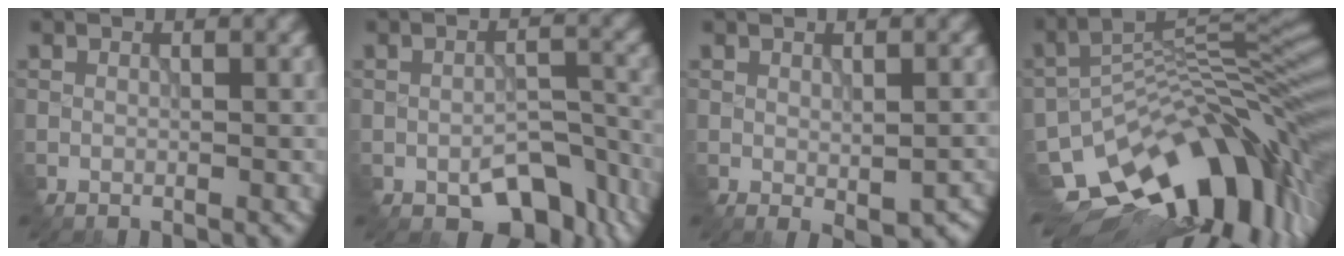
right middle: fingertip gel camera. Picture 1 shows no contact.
{"total": 5.9, "force": [-3.6, 3.2, 3.5], "torque": [-0.047, -0.009, -0.047]}
{"total": 2.7, "force": [-0.7, 1.2, 2.2], "torque": [-0.034, -0.012, -0.002]}
{"total": 14.0, "force": [-7.2, 7.0, 9.8], "torque": [-0.159, -0.006, -0.117]}